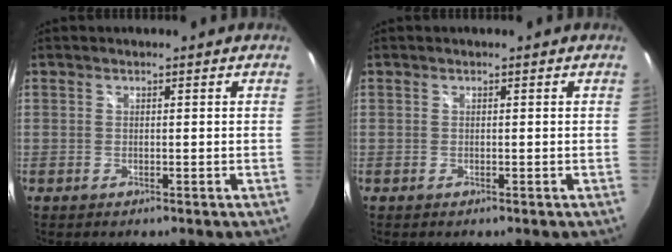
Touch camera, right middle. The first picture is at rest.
{"total": 0.0}